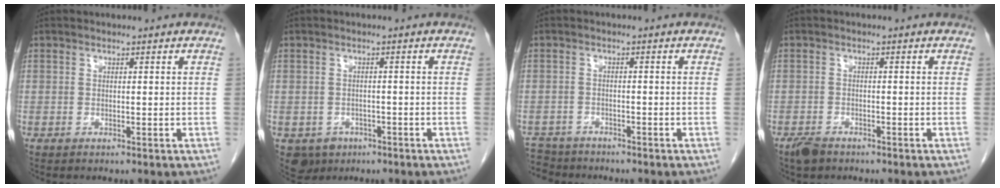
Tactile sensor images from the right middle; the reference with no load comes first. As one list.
[{"total": 4.2, "force": [-2.3, 3.4, 0.9], "torque": [-0.010, 0.004, -0.030]}, {"total": 5.4, "force": [-5.0, 2.1, -0.1], "torque": [0.002, -0.004, -0.086]}, {"total": 2.6, "force": [-2.0, 1.2, 1.1], "torque": [-0.025, -0.001, -0.031]}]